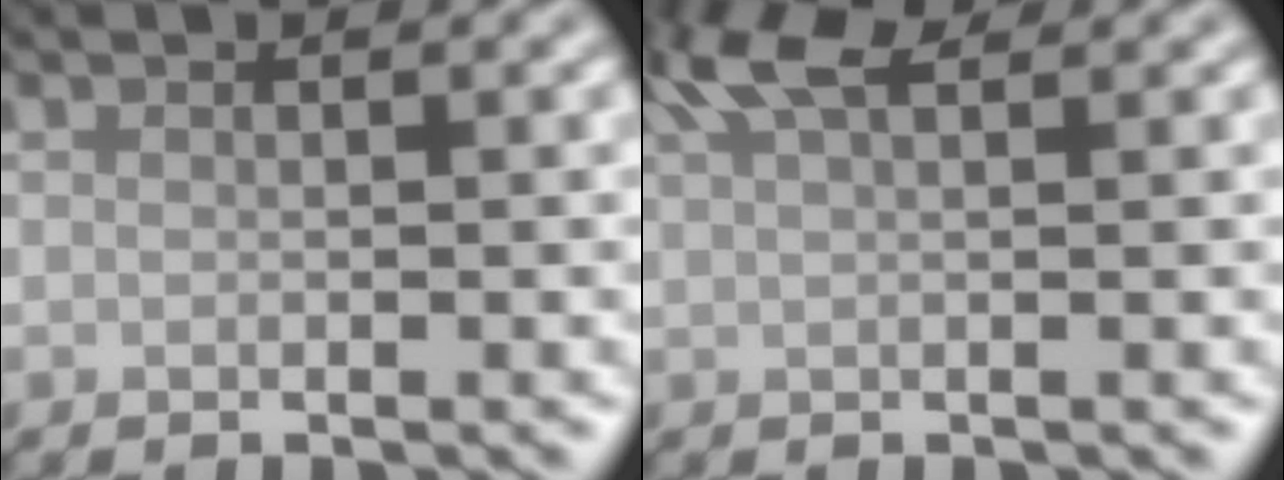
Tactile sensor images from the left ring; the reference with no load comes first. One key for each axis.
{"total": 4.1, "fx": 2.8, "fy": 1.1, "fz": 2.8, "tx": -0.052, "ty": 0.015, "tz": 0.049}